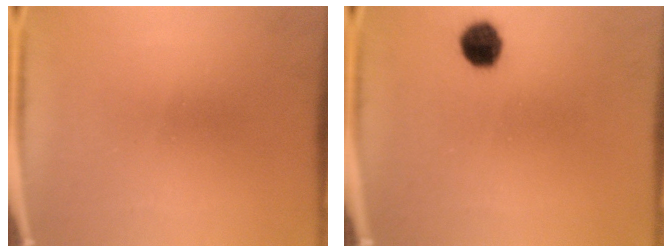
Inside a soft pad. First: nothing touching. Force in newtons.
{"total": 5.5}